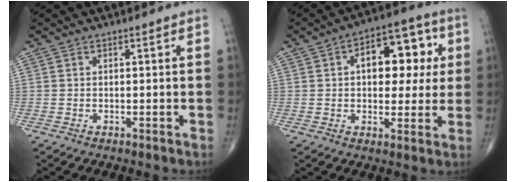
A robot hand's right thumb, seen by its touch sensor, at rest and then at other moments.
{"total": 13.6, "force": [2.8, 8.0, 10.7], "torque": [-0.099, 0.019, 0.034]}